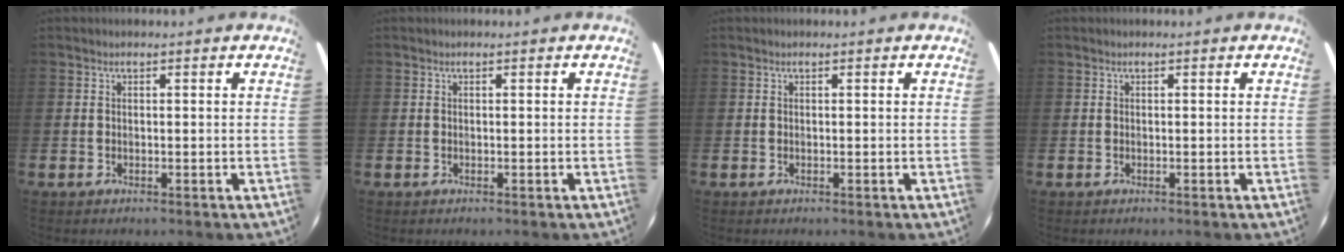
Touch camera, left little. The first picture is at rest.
{"total": 0.0}
{"total": 0.0}
{"total": 0.0}